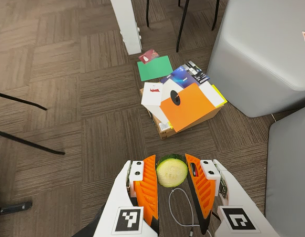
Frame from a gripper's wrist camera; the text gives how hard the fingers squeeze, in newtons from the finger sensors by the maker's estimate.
{"total": 9.5, "left": 10.3, "right": 8.8}